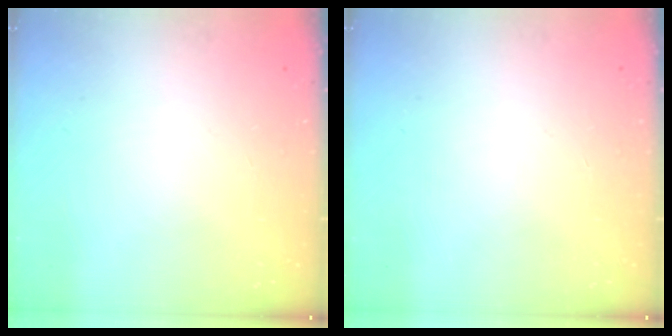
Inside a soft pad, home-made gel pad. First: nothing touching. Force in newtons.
{"total": 0.0}